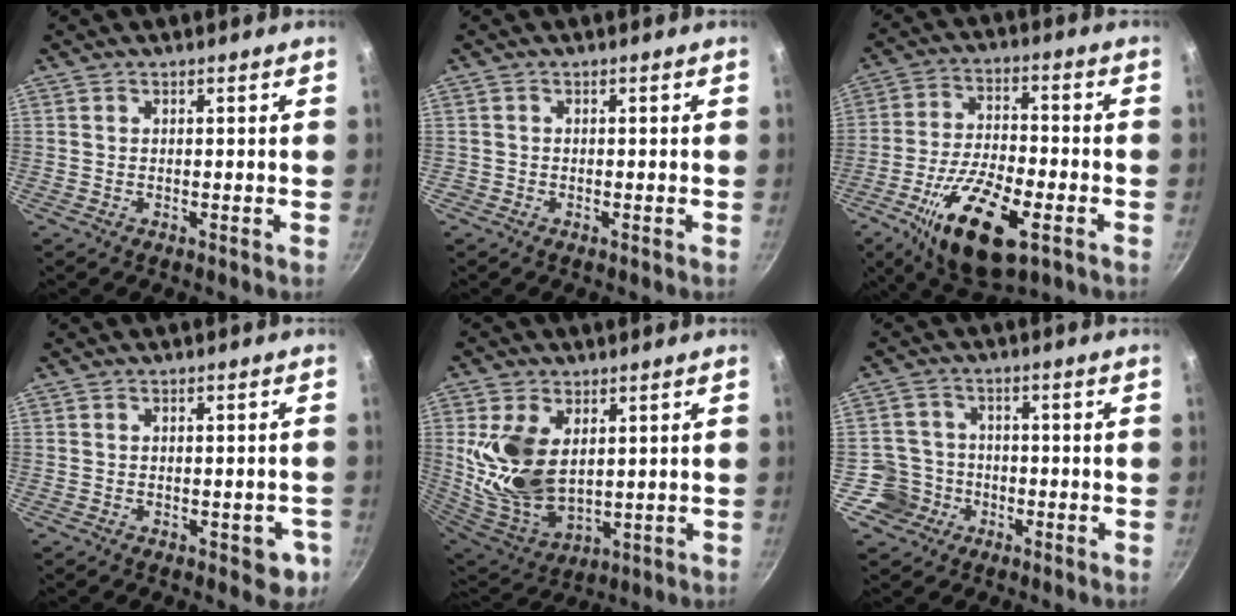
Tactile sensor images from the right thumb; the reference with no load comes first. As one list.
[{"total": 0.6, "force": [-0.2, 0.5, 0.0], "torque": [0.002, 0.002, -0.005]}, {"total": 17.8, "force": [-7.5, 7.2, 14.4], "torque": [-0.252, 0.020, -0.131]}, {"total": 4.8, "force": [-1.7, 2.5, 3.8], "torque": [-0.022, 0.011, -0.014]}, {"total": 15.4, "force": [3.2, 9.5, 11.7], "torque": [-0.222, -0.038, 0.078]}, {"total": 6.1, "force": [-2.4, 5.6, 0.0], "torque": [0.031, 0.035, -0.047]}]